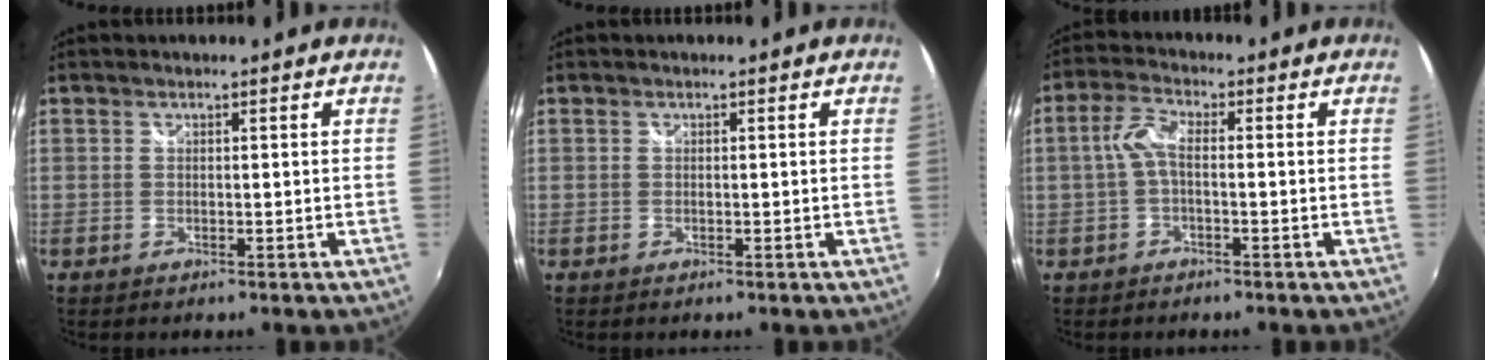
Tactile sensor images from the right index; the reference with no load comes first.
{"total": 0.0}
{"total": 4.2, "force": [-0.7, 1.5, 3.9], "torque": [-0.087, 0.011, -0.015]}